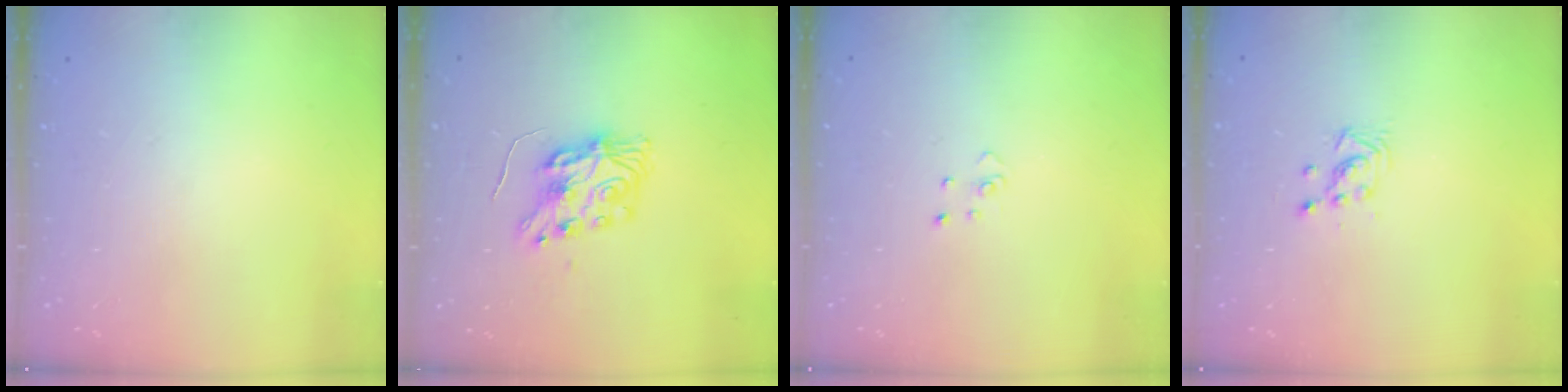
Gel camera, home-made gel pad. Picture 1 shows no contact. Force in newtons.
{"total": 8.1, "press": 8.1, "slide": 0.2}
{"total": 2.7, "press": 2.7, "slide": 0.3}
{"total": 3.0, "press": 2.9, "slide": 0.5}